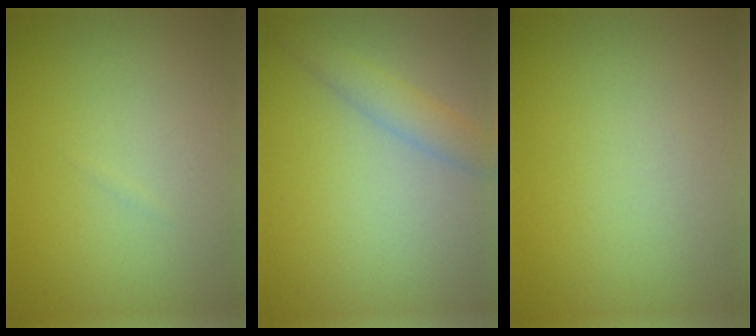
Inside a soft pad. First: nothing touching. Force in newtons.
{"total": 2.4, "press": 2.4, "slide": 0.1}
{"total": 0.0}